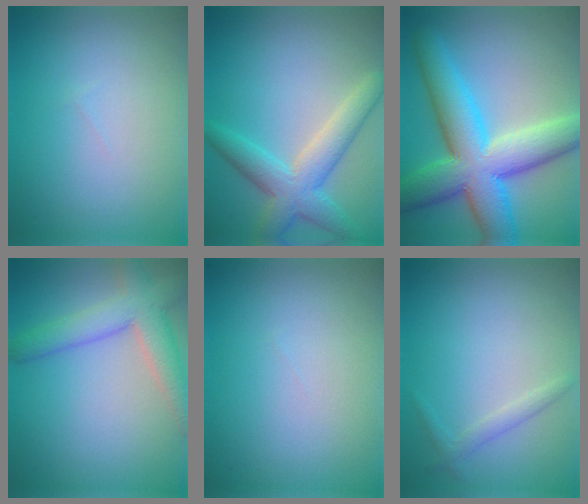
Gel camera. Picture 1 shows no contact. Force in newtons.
{"total": 5.0, "press": 5.0, "slide": 0.2}
{"total": 10.8, "press": 10.8, "slide": 0.4}
{"total": 5.1, "press": 5.1, "slide": 0.2}
{"total": 0.0}
{"total": 1.3, "press": 1.3, "slide": 0.1}